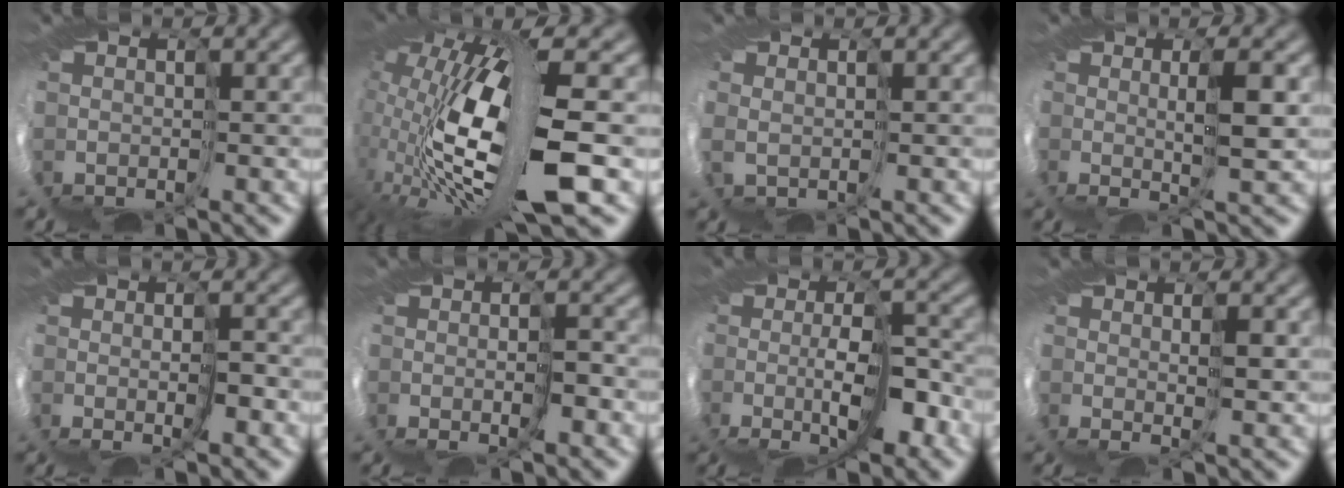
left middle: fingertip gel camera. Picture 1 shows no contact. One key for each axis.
{"total": 12.9, "fx": 1.2, "fy": 3.8, "fz": 12.3, "tx": -0.249, "ty": -0.031, "tz": 0.037}
{"total": 1.0, "fx": 0.9, "fy": 0.4, "fz": 0.2, "tx": -0.022, "ty": -0.005, "tz": 0.025}
{"total": 3.3, "fx": 1.6, "fy": -1.3, "fz": 2.6, "tx": -0.053, "ty": -0.007, "tz": 0.027}
{"total": 1.8, "fx": -0.2, "fy": -1.1, "fz": 1.4, "tx": -0.031, "ty": -0.009, "tz": -0.003}
{"total": 1.9, "fx": -0.6, "fy": -1.1, "fz": 1.5, "tx": -0.028, "ty": -0.009, "tz": -0.011}
{"total": 4.3, "fx": -1.8, "fy": 0.2, "fz": 3.9, "tx": -0.080, "ty": -0.012, "tz": -0.044}
{"total": 2.2, "fx": 1.3, "fy": -0.3, "fz": 1.8, "tx": -0.032, "ty": -0.002, "tz": 0.023}